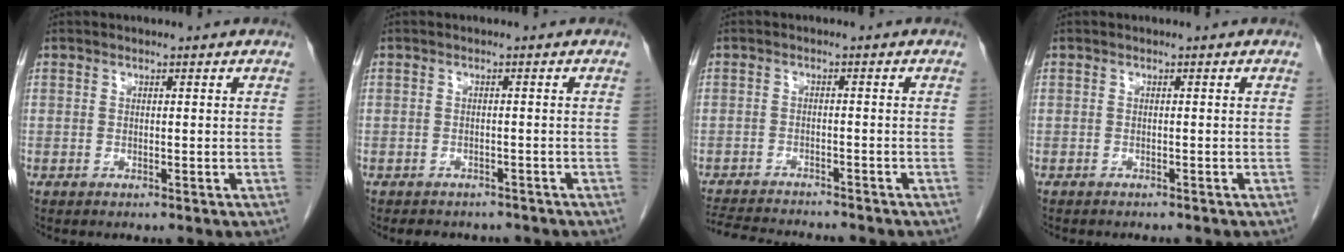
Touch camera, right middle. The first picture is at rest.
{"total": 5.5, "force": [-4.8, 2.4, 1.2], "torque": [-0.013, 0.005, -0.055]}
{"total": 11.3, "force": [-10.5, 1.6, 3.9], "torque": [-0.066, -0.007, -0.150]}
{"total": 2.5, "force": [-2.3, 0.7, 0.9], "torque": [-0.017, -0.005, -0.025]}